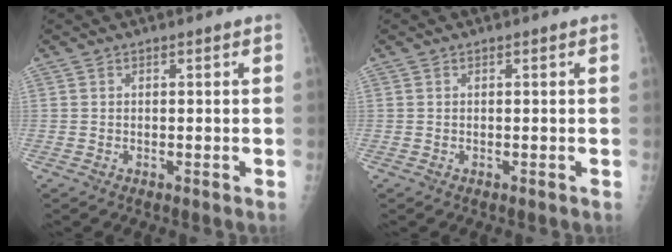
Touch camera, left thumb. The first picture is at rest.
{"total": 0.0}